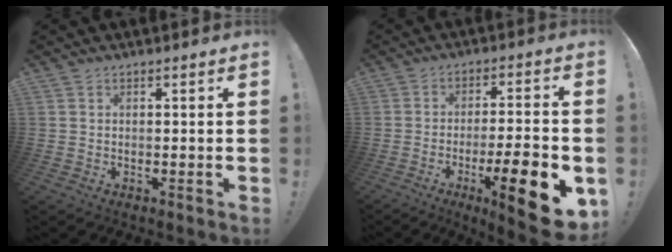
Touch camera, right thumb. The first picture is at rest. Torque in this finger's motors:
{"motor_torque": [0.63, 0.68, 1.47, -1.31, 0.15]}